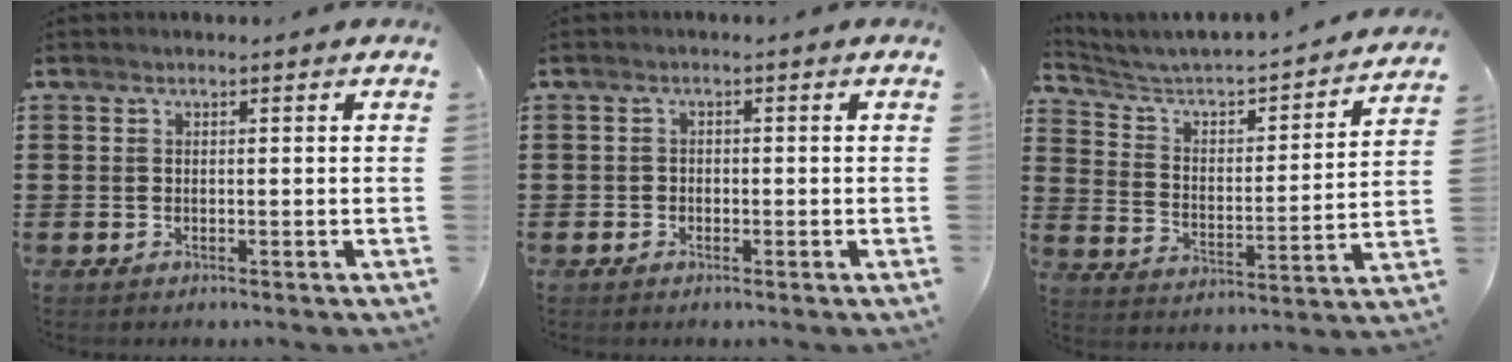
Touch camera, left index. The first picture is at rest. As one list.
[{"total": 0.9, "force": [-0.6, 0.7, 0.2], "torque": [-0.006, 0.001, -0.013]}, {"total": 3.5, "force": [3.1, 1.2, 1.2], "torque": [-0.047, -0.032, 0.039]}]